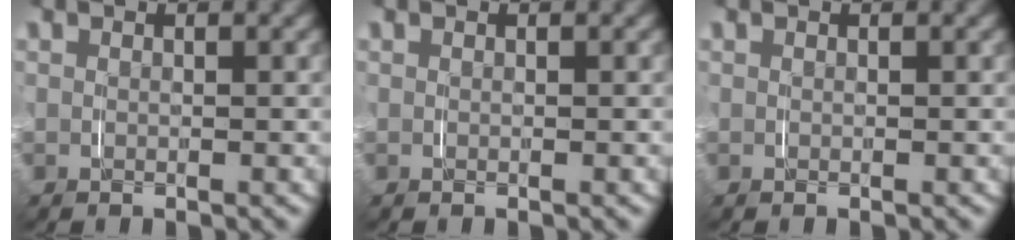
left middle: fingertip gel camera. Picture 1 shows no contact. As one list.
[{"total": 0.0}, {"total": 0.0}]